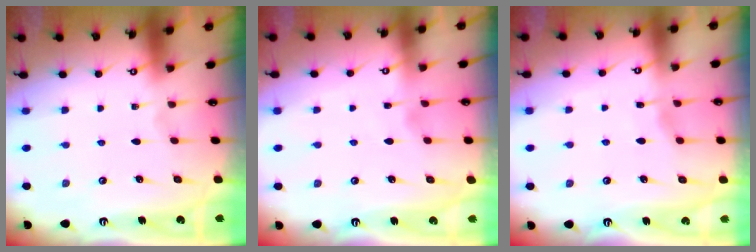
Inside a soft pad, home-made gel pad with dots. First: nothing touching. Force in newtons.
{"total": 2.0, "press": 2.0, "slide": 0.1}
{"total": 2.6, "press": 2.5, "slide": 0.4}